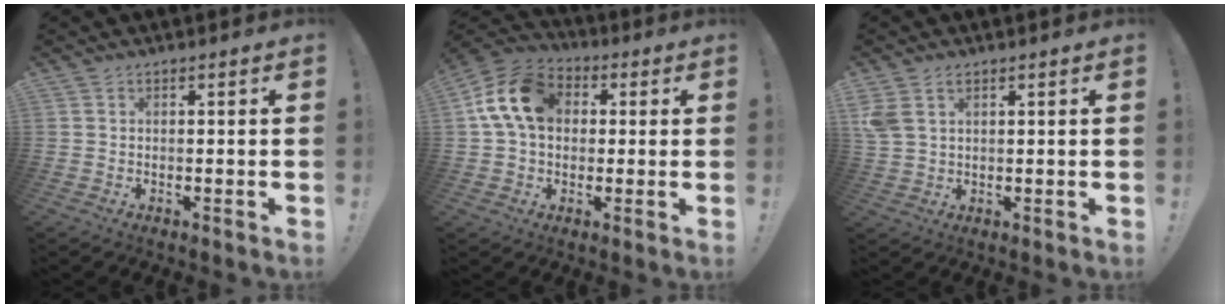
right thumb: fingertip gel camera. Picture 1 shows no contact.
{"total": 14.8, "force": [3.2, 10.9, 9.5], "torque": [-0.168, 0.015, 0.068]}
{"total": 4.5, "force": [2.6, 2.7, 2.5], "torque": [-0.043, -0.008, 0.050]}